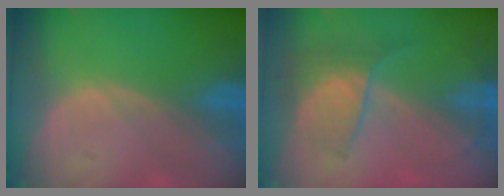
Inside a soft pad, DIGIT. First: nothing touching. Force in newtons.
{"total": 7.2, "press": 6.0, "slide": 3.9}